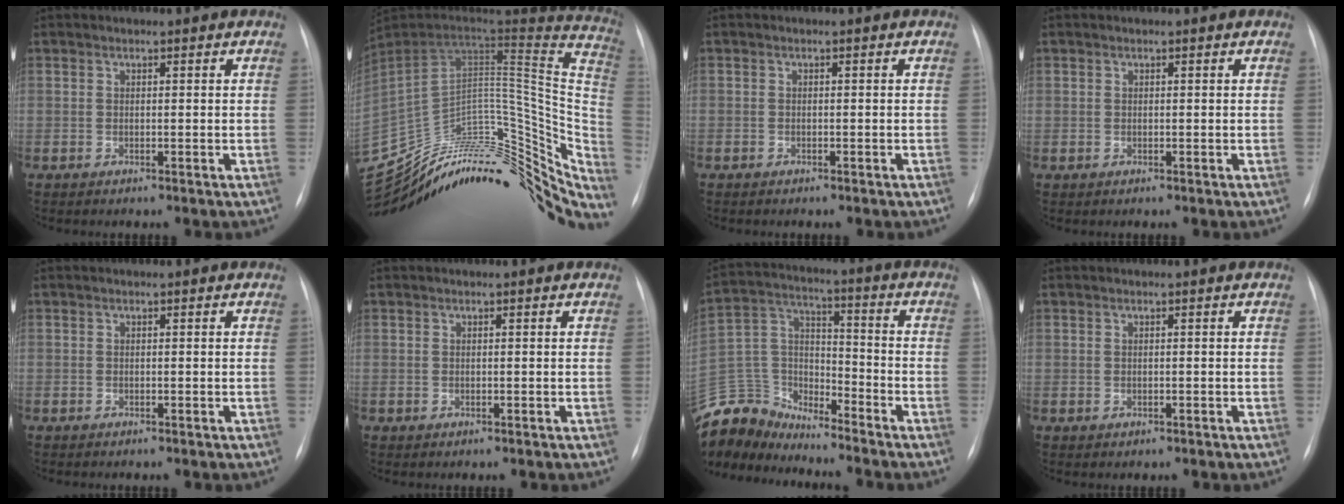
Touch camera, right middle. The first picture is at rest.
{"total": 35.7, "force": [-25.9, 15.9, 18.7], "torque": [-0.260, 0.020, -0.364]}
{"total": 0.6, "force": [-0.4, 0.4, 0.0], "torque": [-0.007, 0.002, -0.007]}
{"total": 0.5, "force": [0.0, 0.5, 0.0], "torque": [0.006, 0.005, -0.003]}
{"total": 0.0}
{"total": 0.0}
{"total": 13.2, "force": [-12.8, 3.1, 0.7], "torque": [-0.020, 0.050, -0.251]}
{"total": 0.5, "force": [-0.2, 0.4, 0.2], "torque": [-0.006, 0.000, 0.001]}